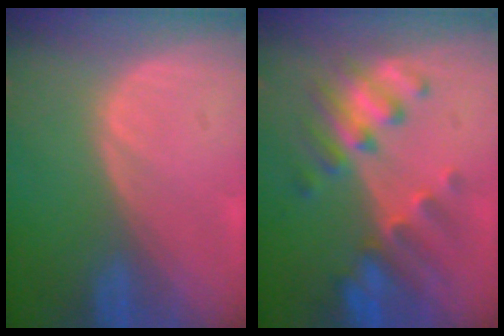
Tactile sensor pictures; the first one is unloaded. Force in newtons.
{"total": 7.5, "press": 7.5, "slide": 0.5}